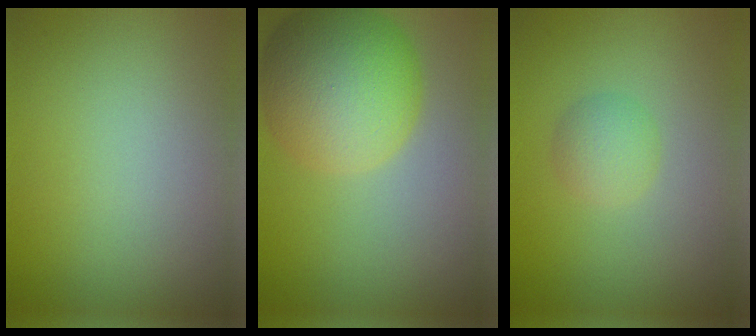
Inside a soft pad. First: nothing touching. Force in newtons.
{"total": 9.5, "press": 9.5, "slide": 0.4}
{"total": 2.0, "press": 2.0, "slide": 0.0}